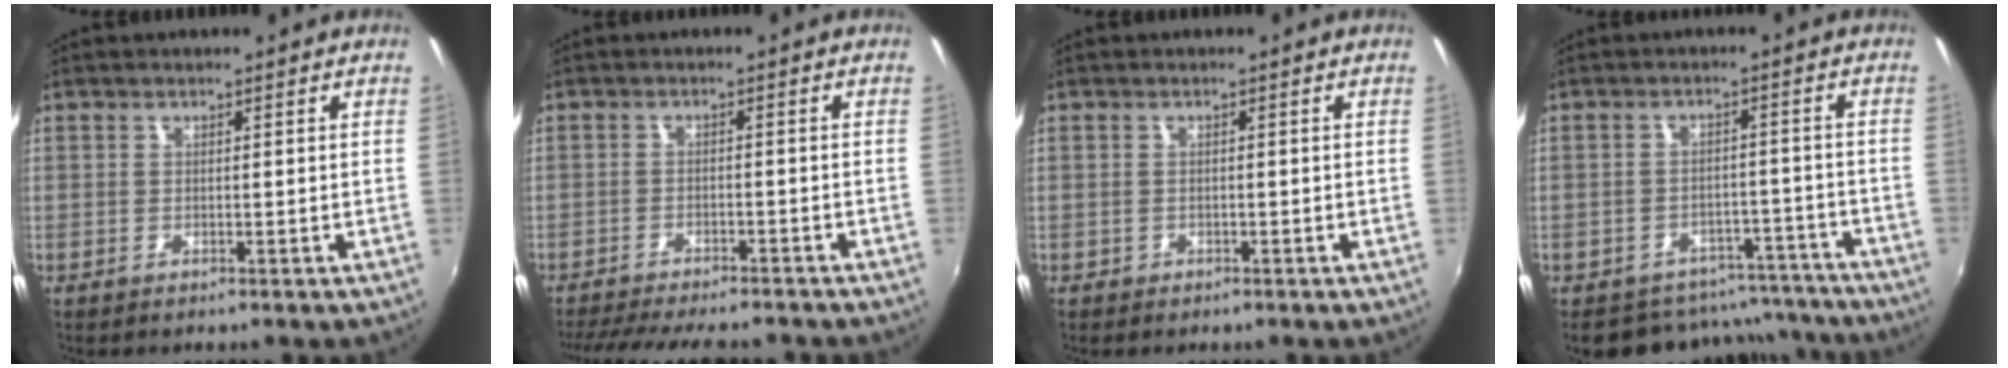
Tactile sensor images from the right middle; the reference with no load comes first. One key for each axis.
{"total": 14.7, "fx": -12.8, "fy": 3.3, "fz": 6.4, "tx": -0.137, "ty": -0.023, "tz": -0.189}
{"total": 1.3, "fx": -0.7, "fy": 1.1, "fz": 0.3, "tx": -0.010, "ty": -0.003, "tz": -0.008}
{"total": 14.3, "fx": -12.5, "fy": 6.4, "fz": 2.8, "tx": -0.056, "ty": 0.033, "tz": -0.147}